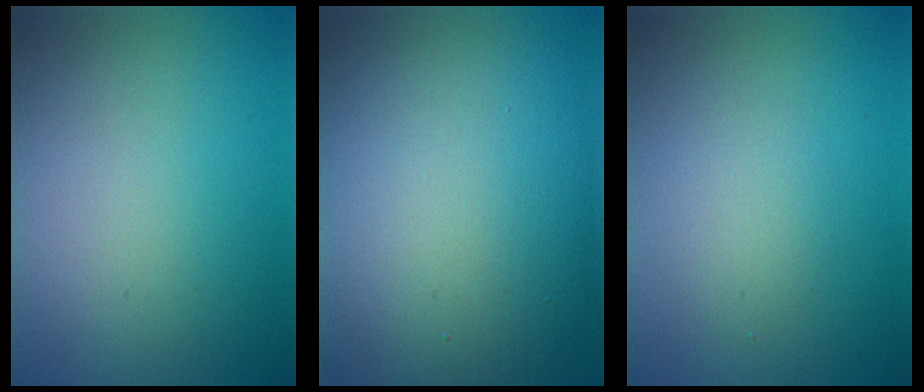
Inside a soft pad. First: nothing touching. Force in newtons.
{"total": 16.4, "press": 16.4, "slide": 1.0}
{"total": 1.8, "press": 1.8, "slide": 0.0}